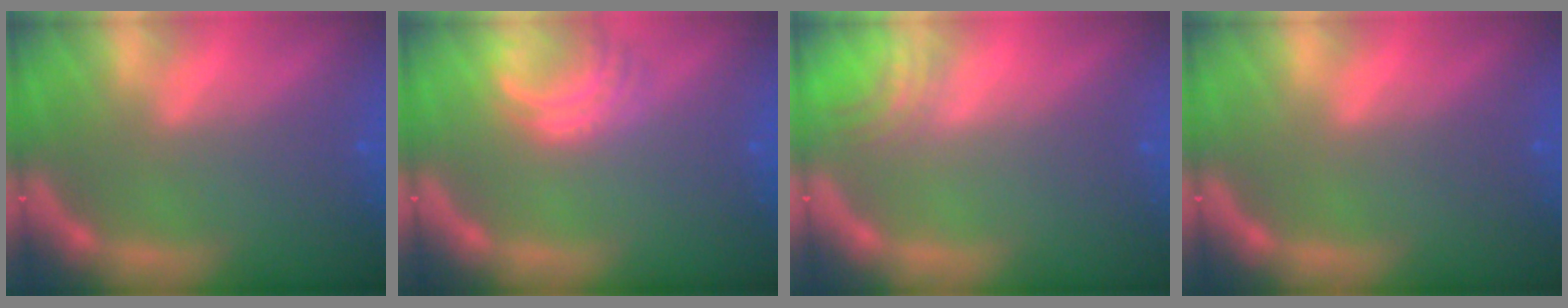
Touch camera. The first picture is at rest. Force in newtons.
{"total": 3.4}
{"total": 2.5}
{"total": 0.0}